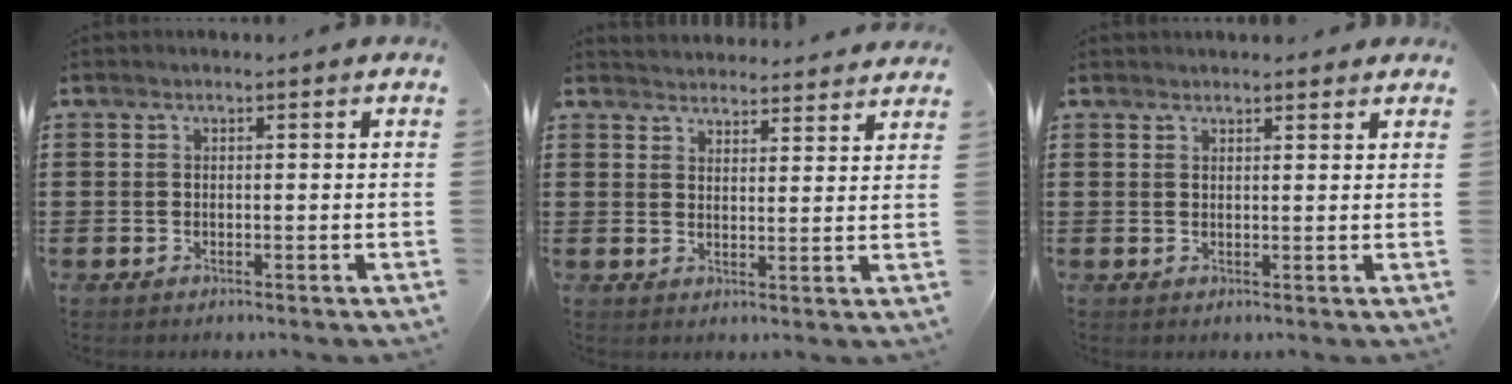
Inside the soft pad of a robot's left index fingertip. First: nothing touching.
{"total": 3.0, "force": [3.0, 0.0, -0.4], "torque": [0.007, -0.018, 0.053]}
{"total": 1.6, "force": [1.5, 0.3, 0.4], "torque": [-0.009, 0.002, 0.030]}